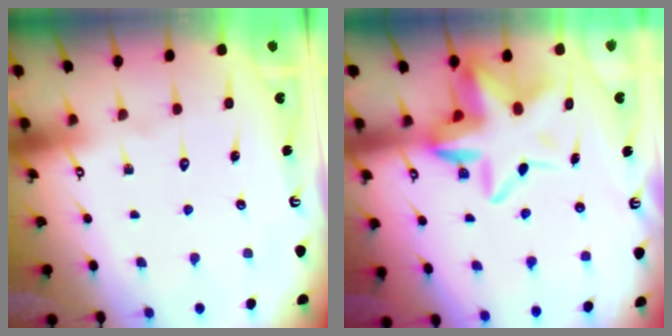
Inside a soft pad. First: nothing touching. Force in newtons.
{"total": 12.5, "press": 12.2, "slide": 2.8}